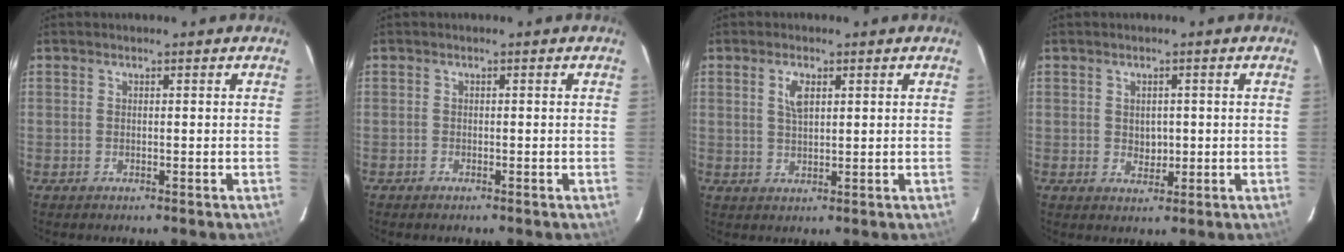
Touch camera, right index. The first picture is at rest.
{"total": 0.6, "force": [-0.5, 0.3, 0.0], "torque": [-0.002, 0.002, -0.010]}
{"total": 3.3, "force": [1.3, 1.5, 2.7], "torque": [-0.051, 0.004, 0.024]}
{"total": 2.9, "force": [0.0, 2.4, 1.7], "torque": [-0.024, 0.001, 0.005]}